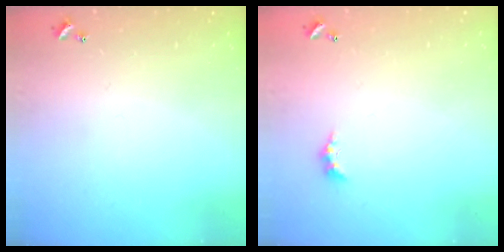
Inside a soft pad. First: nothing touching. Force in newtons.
{"total": 1.5, "press": 1.4, "slide": 0.5}